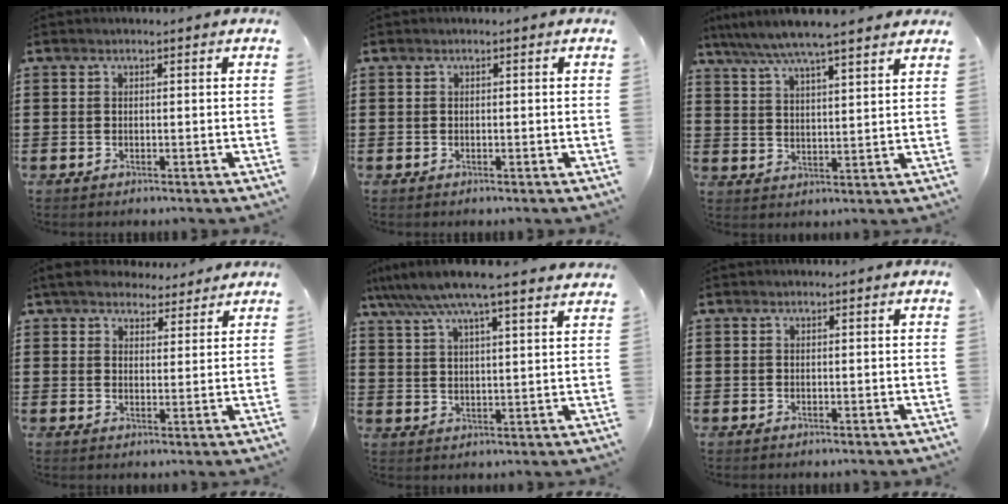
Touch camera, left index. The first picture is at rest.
{"total": 0.0}
{"total": 5.8, "force": [5.1, -0.1, 2.8], "torque": [-0.072, -0.021, 0.088]}
{"total": 4.9, "force": [4.4, 1.8, 1.3], "torque": [-0.039, -0.007, 0.082]}
{"total": 7.5, "force": [6.4, -0.2, 3.9], "torque": [-0.095, -0.028, 0.112]}
{"total": 0.0}